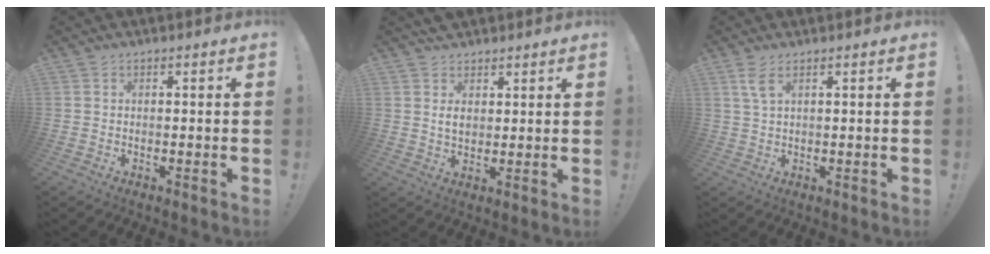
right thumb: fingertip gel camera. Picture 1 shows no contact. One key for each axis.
{"total": 5.3, "fx": 2.7, "fy": 4.1, "fz": 2.0, "tx": -0.025, "ty": -0.016, "tz": 0.051}
{"total": 3.9, "fx": 2.0, "fy": 1.2, "fz": 3.1, "tx": -0.058, "ty": -0.003, "tz": 0.034}